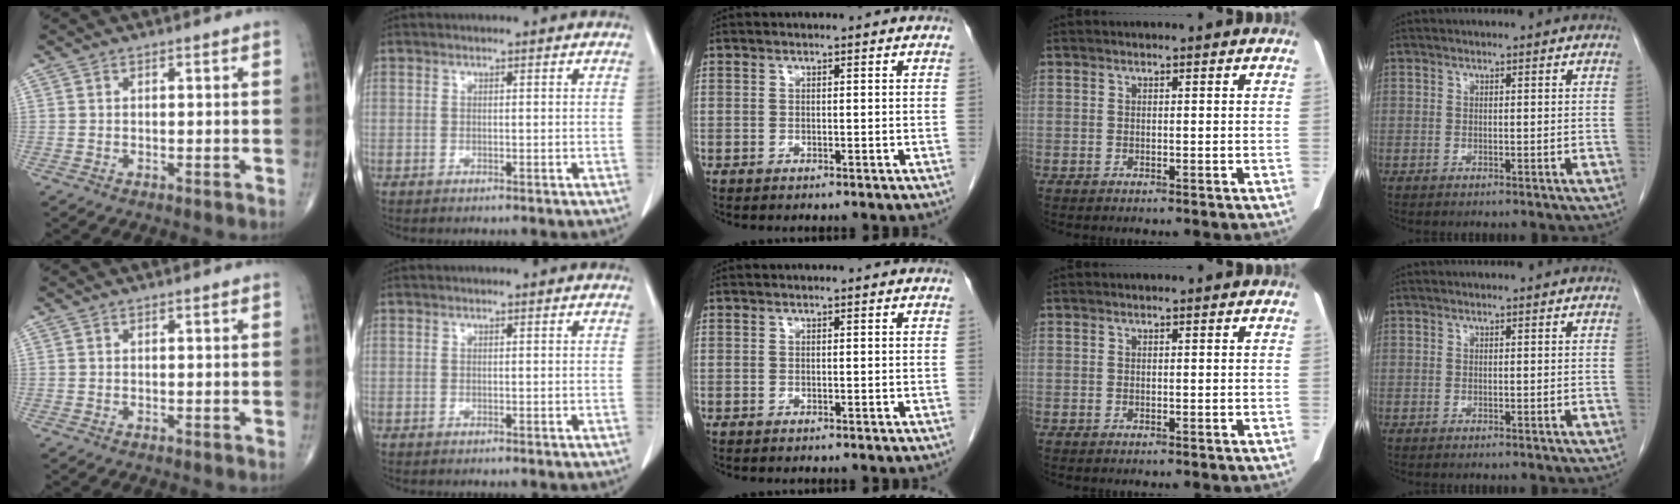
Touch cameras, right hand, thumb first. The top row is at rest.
{}